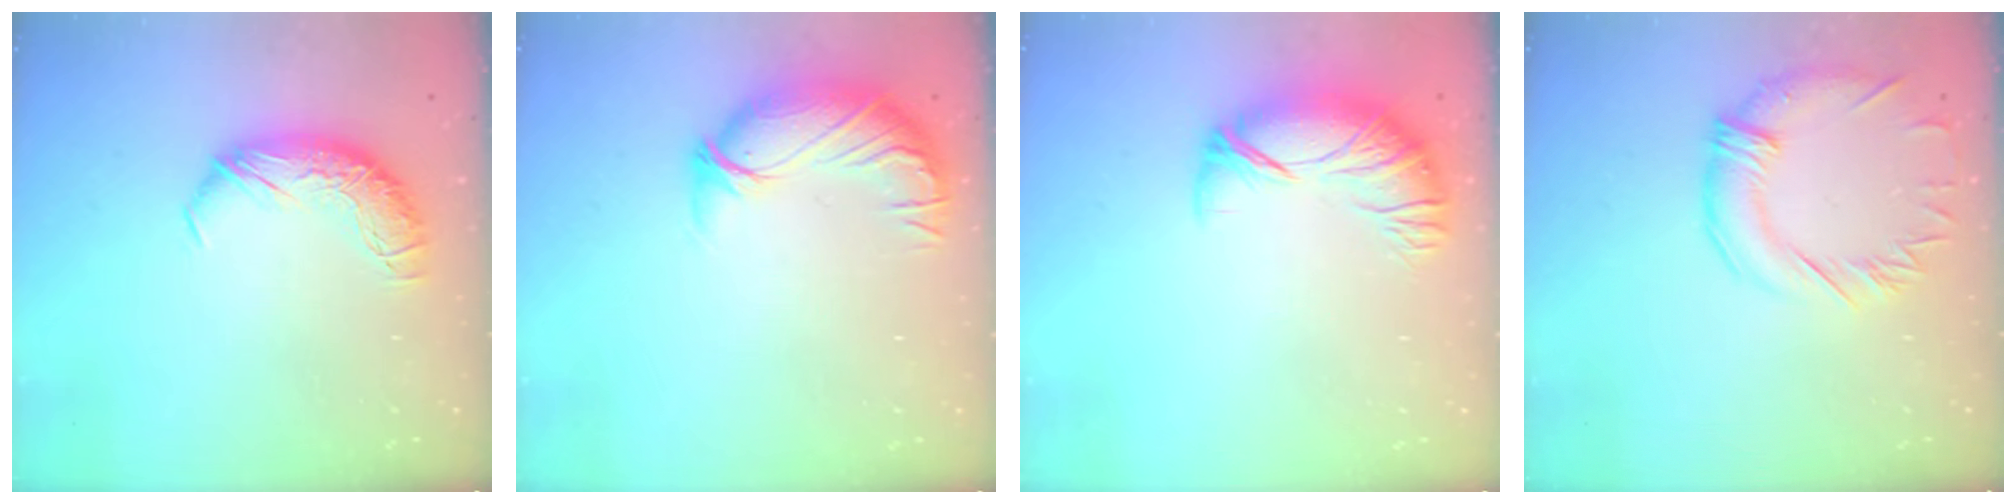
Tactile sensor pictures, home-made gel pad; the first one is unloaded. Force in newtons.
{"total": 3.2, "press": 2.4, "slide": 2.1}
{"total": 2.7, "press": 1.5, "slide": 2.3}
{"total": 1.9, "press": 1.6, "slide": 1.1}